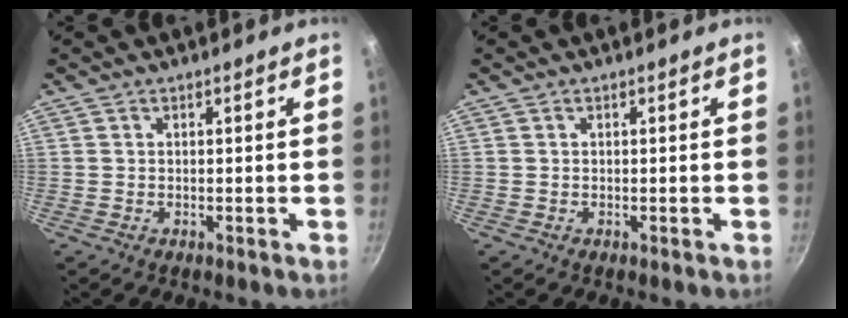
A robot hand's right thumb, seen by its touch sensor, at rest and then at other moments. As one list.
[{"total": 0.0}]